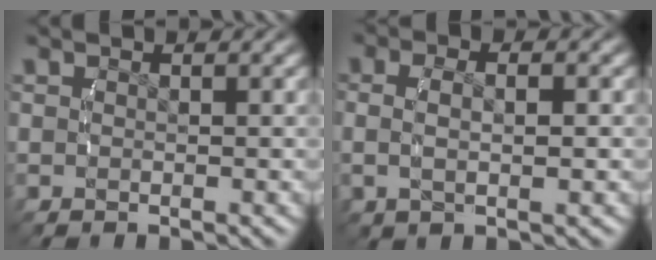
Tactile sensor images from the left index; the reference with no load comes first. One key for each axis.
{"total": 3.4, "fx": 0.3, "fy": 1.3, "fz": 3.1, "tx": -0.058, "ty": 0.001, "tz": 0.007}